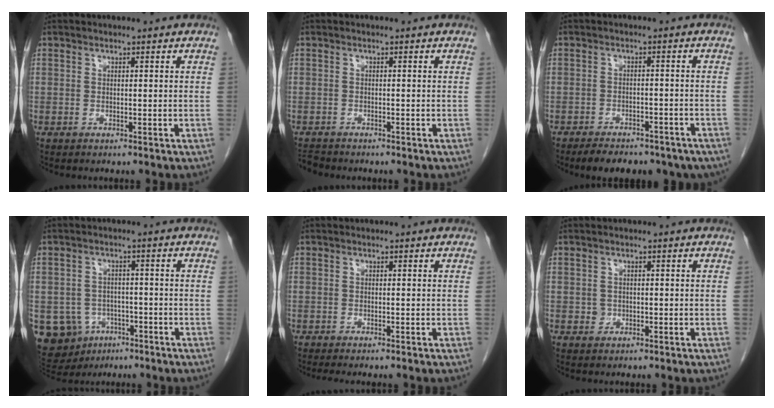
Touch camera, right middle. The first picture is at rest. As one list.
[{"total": 1.8, "force": [-1.7, 0.2, 0.1], "torque": [-0.007, -0.010, -0.029]}, {"total": 12.6, "force": [-9.8, 5.3, 5.9], "torque": [-0.091, 0.002, -0.120]}, {"total": 10.8, "force": [-4.3, 9.4, 3.1], "torque": [-0.085, 0.015, -0.054]}, {"total": 1.8, "force": [-1.5, -0.1, 1.0], "torque": [-0.016, -0.005, -0.021]}, {"total": 1.0, "force": [-0.2, 1.0, 0.2], "torque": [-0.003, 0.003, -0.001]}]